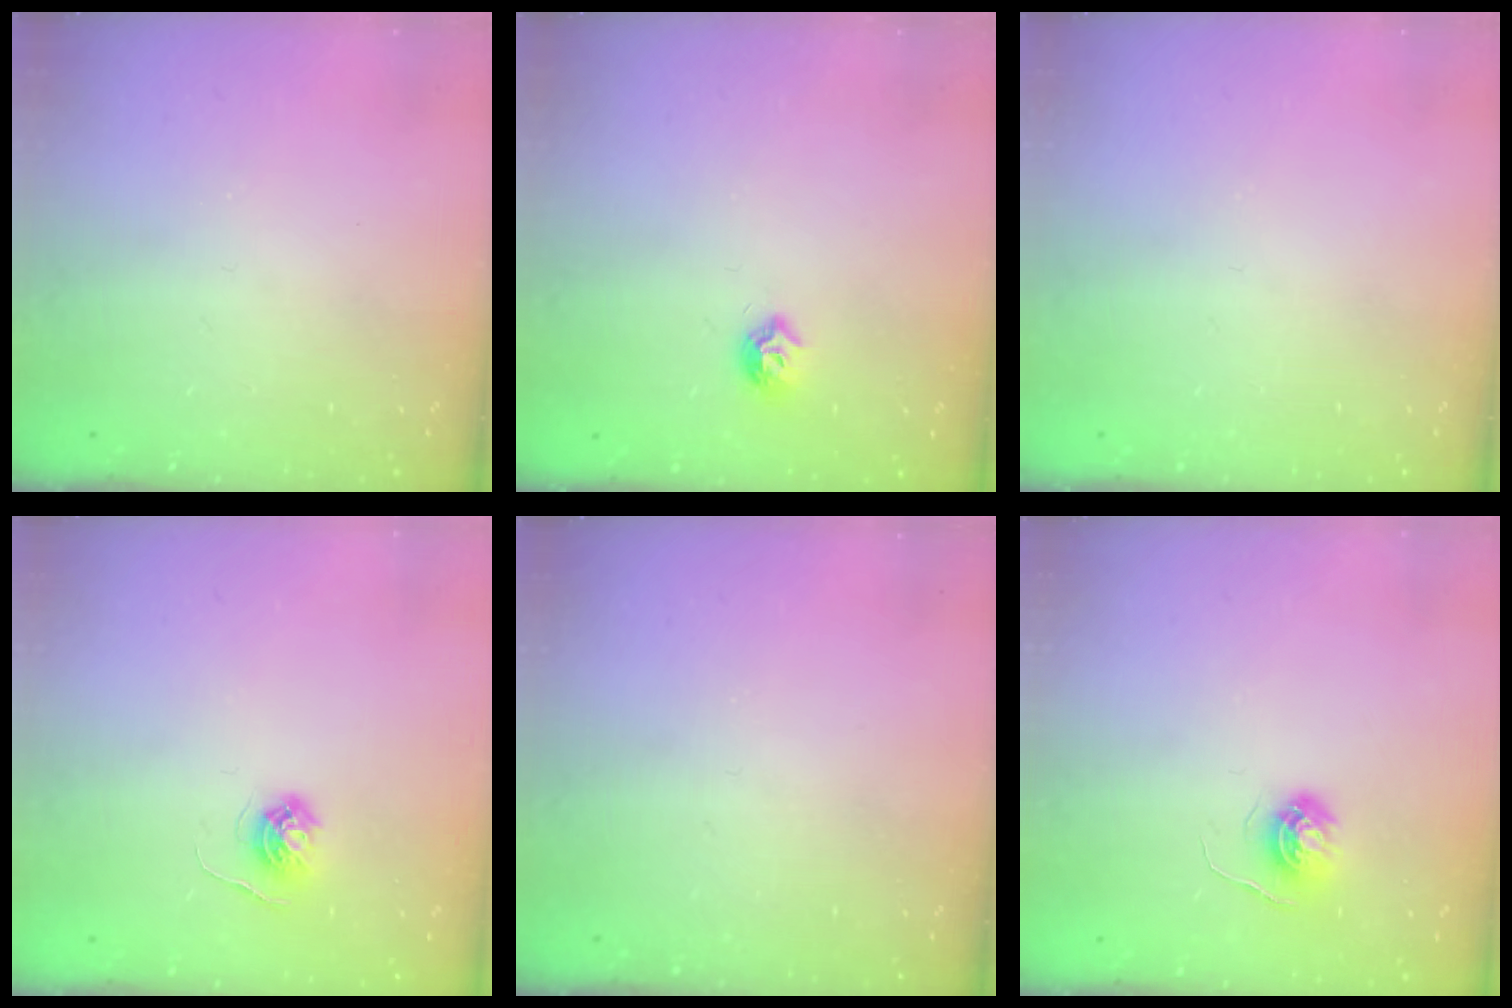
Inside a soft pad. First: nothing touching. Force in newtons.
{"total": 6.3, "press": 6.3, "slide": 0.1}
{"total": 0.0}
{"total": 4.8, "press": 4.7, "slide": 0.5}
{"total": 0.0}
{"total": 4.6, "press": 4.6, "slide": 0.4}